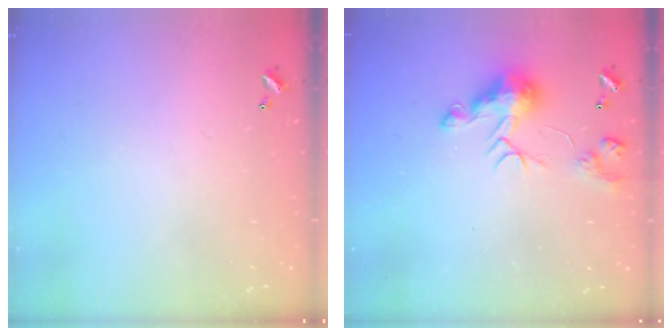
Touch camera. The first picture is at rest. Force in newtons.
{"total": 11.0, "press": 11.0, "slide": 0.7}